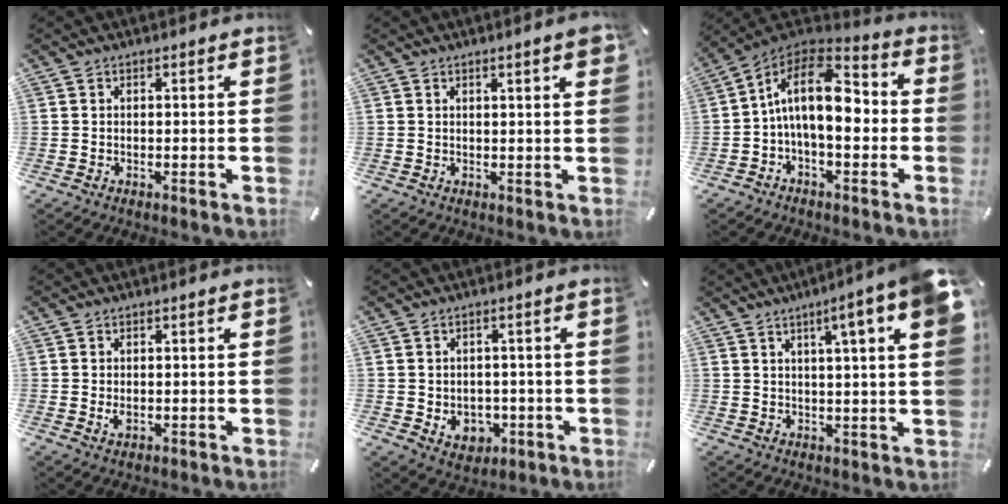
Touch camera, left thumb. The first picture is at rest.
{"total": 3.2, "force": [1.4, 0.4, 2.8], "torque": [-0.046, -0.002, 0.023]}
{"total": 14.6, "force": [0.1, 7.9, 12.3], "torque": [-0.232, -0.001, -0.001]}
{"total": 1.6, "force": [-0.2, 0.9, 1.2], "torque": [-0.032, -0.003, -0.006]}
{"total": 5.2, "force": [-0.8, 4.6, 2.2], "torque": [-0.017, 0.002, -0.013]}
{"total": 10.8, "force": [5.3, 0.7, 9.4], "torque": [-0.145, -0.027, 0.082]}